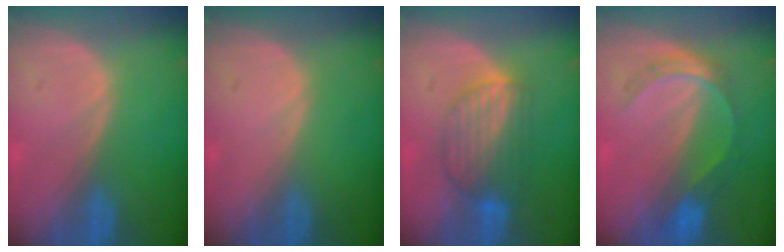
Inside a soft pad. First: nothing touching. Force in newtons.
{"total": 0.0}
{"total": 6.7, "press": 6.7, "slide": 0.5}
{"total": 5.6, "press": 5.0, "slide": 2.5}